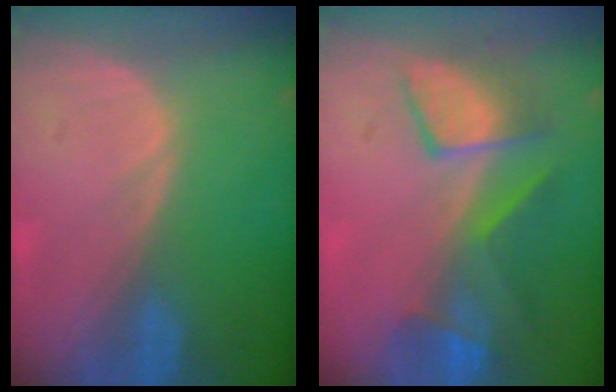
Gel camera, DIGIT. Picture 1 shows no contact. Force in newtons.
{"total": 7.6, "press": 7.5, "slide": 1.2}